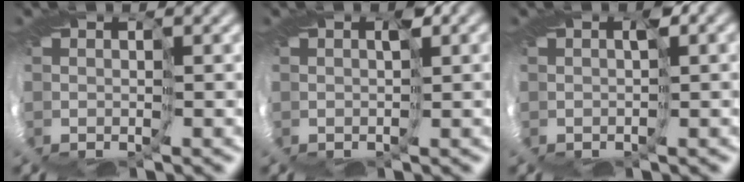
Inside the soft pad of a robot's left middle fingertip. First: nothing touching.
{"total": 2.7, "force": [0.7, 1.3, 2.3], "torque": [-0.031, 0.007, 0.009]}
{"total": 2.7, "force": [0.5, 1.4, 2.3], "torque": [-0.030, 0.007, 0.007]}